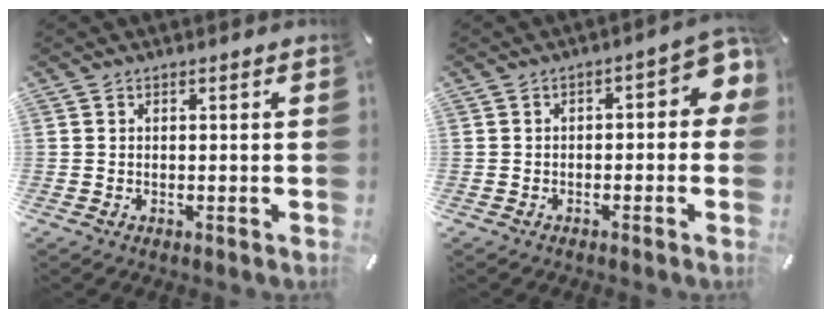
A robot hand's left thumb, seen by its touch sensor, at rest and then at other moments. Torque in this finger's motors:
{"motor_torque": [0.21, 0.15, 0.06, -0.03, 0.11]}